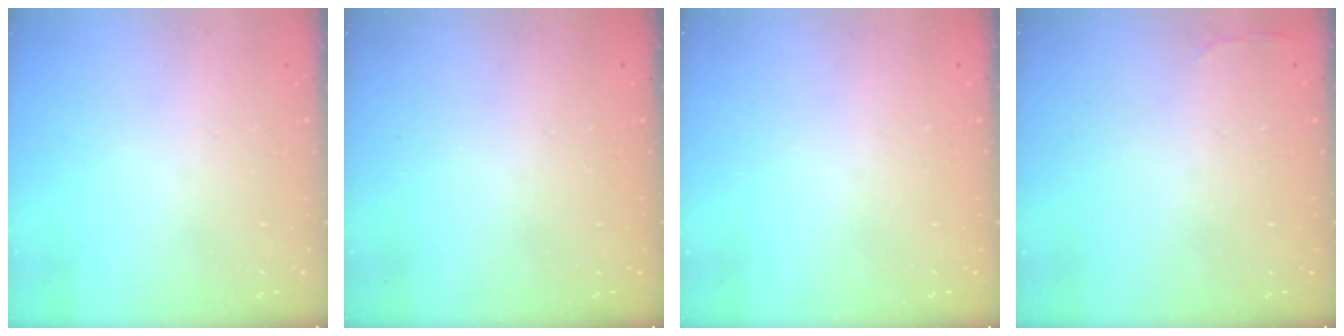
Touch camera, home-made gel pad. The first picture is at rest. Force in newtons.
{"total": 0.0}
{"total": 0.0}
{"total": 2.8, "press": 2.6, "slide": 0.9}